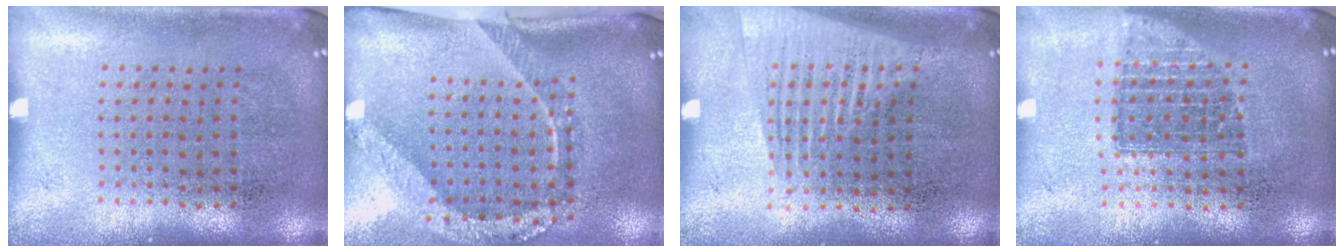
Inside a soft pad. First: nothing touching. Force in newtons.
{"total": 2.5, "press": 1.7, "slide": 1.8}
{"total": 1.6, "press": 1.4, "slide": 0.6}
{"total": 1.5, "press": 1.2, "slide": 0.9}